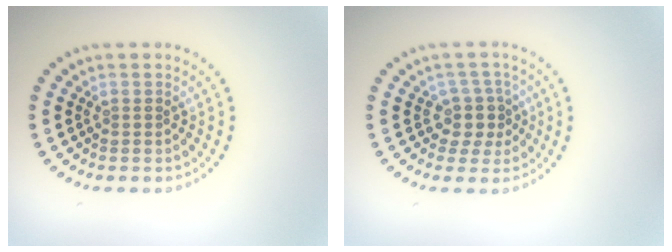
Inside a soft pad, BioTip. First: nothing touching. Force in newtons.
{"total": 2.5, "press": 2.0, "slide": 1.6}